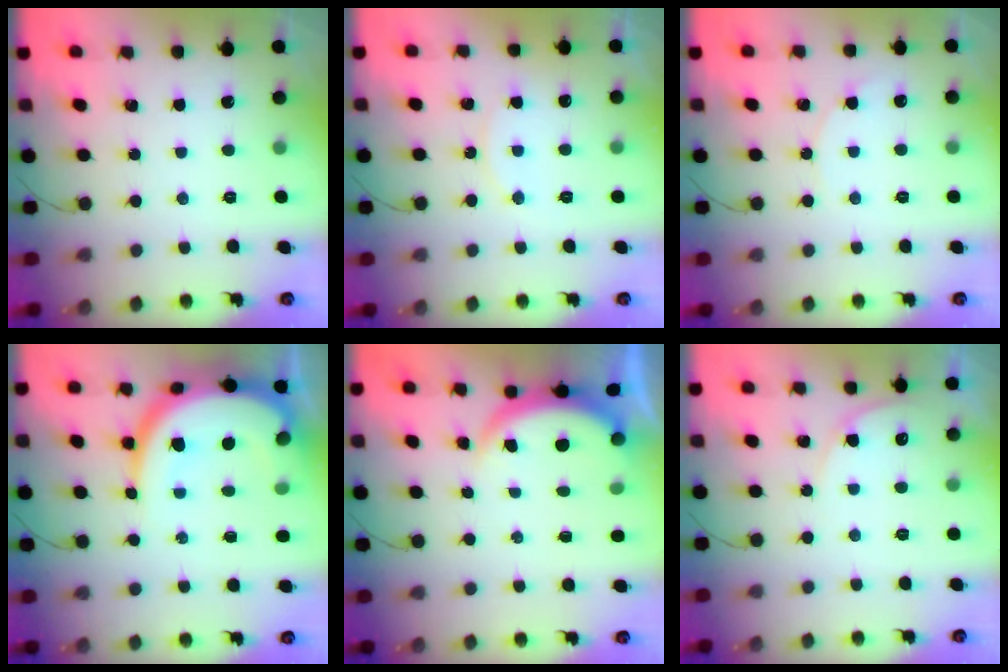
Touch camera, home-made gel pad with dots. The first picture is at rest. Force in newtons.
{"total": 5.4, "press": 5.4, "slide": 0.4}
{"total": 4.5, "press": 4.5, "slide": 0.5}
{"total": 16.2, "press": 16.2, "slide": 1.4}
{"total": 5.1, "press": 5.0, "slide": 0.4}
{"total": 4.6, "press": 4.6, "slide": 0.5}